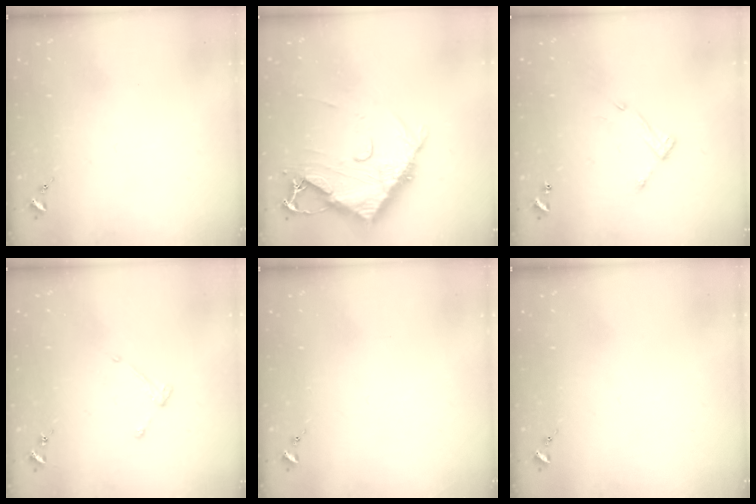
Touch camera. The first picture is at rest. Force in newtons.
{"total": 13.0, "press": 12.9, "slide": 1.5}
{"total": 7.9, "press": 7.9, "slide": 0.3}
{"total": 3.0, "press": 3.0, "slide": 0.4}
{"total": 0.0}
{"total": 0.0}